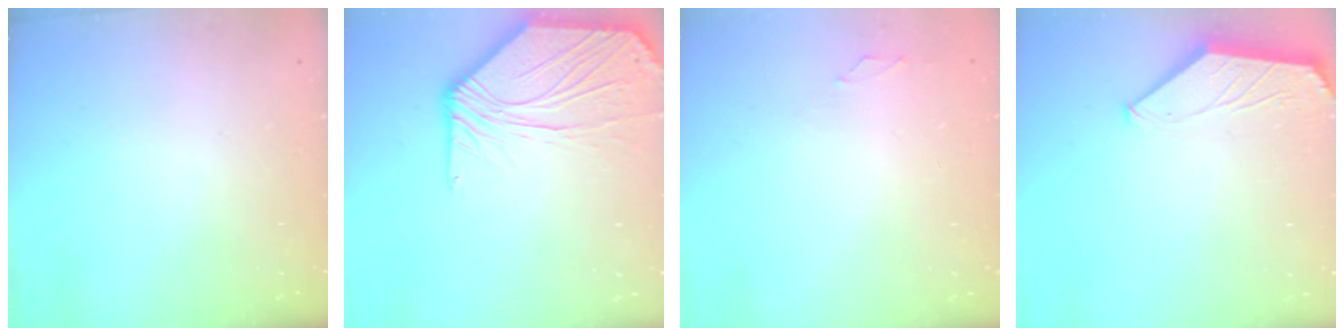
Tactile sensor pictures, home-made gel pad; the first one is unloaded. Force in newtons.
{"total": 10.4, "press": 10.3, "slide": 1.3}
{"total": 0.0}
{"total": 1.6, "press": 1.6, "slide": 0.4}